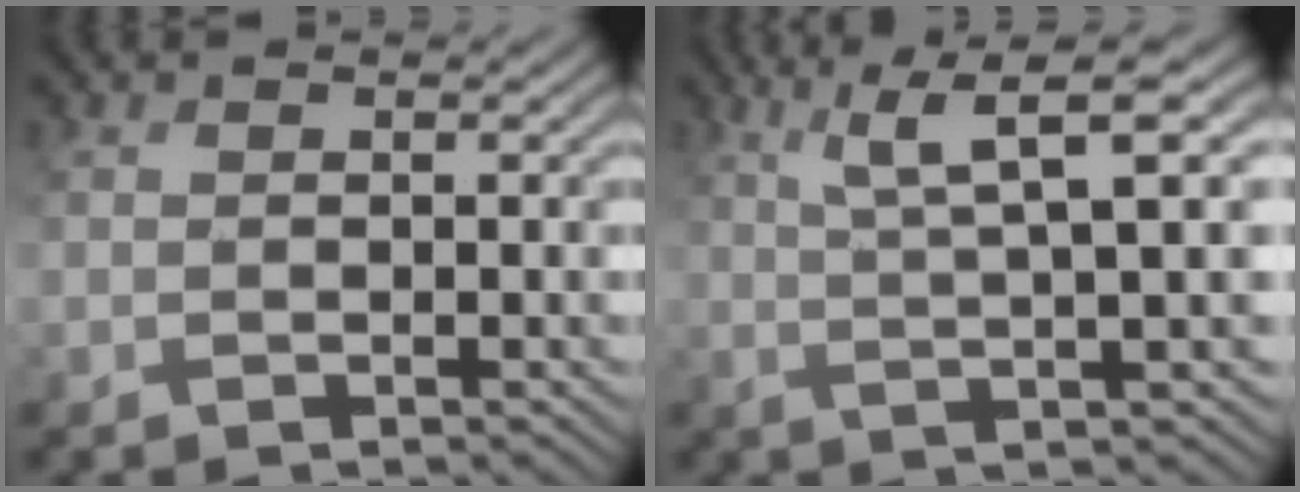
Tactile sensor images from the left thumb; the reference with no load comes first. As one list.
[{"total": 7.8, "force": [2.5, 1.0, 7.3], "torque": [-0.123, 0.021, 0.047]}]